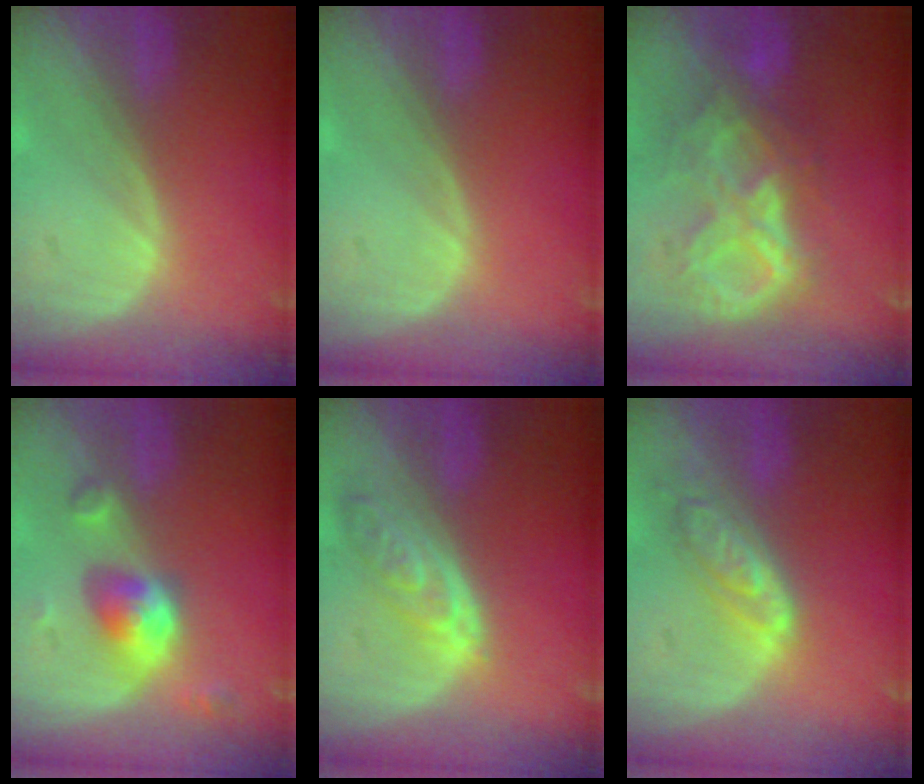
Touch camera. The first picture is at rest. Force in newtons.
{"total": 0.0}
{"total": 9.6, "press": 8.2, "slide": 5.0}
{"total": 5.5, "press": 5.3, "slide": 1.3}
{"total": 5.4, "press": 5.2, "slide": 1.5}
{"total": 6.2, "press": 5.5, "slide": 2.8}